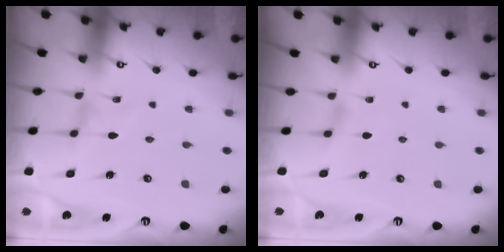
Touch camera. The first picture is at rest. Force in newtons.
{"total": 1.7, "press": 1.7, "slide": 0.4}